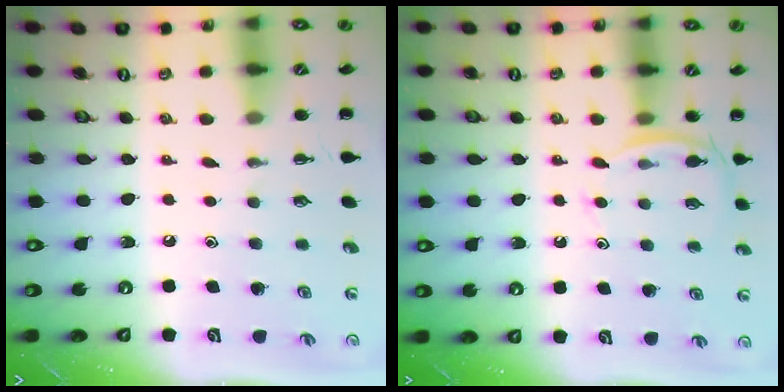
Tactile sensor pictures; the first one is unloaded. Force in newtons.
{"total": 5.1, "press": 4.8, "slide": 1.5}